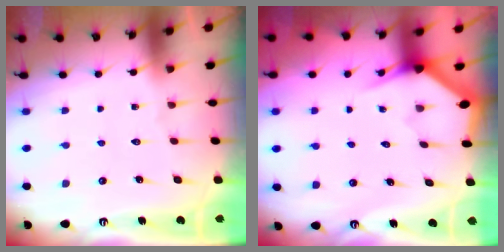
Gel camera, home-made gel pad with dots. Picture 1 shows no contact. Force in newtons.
{"total": 3.2, "press": 3.2, "slide": 0.2}